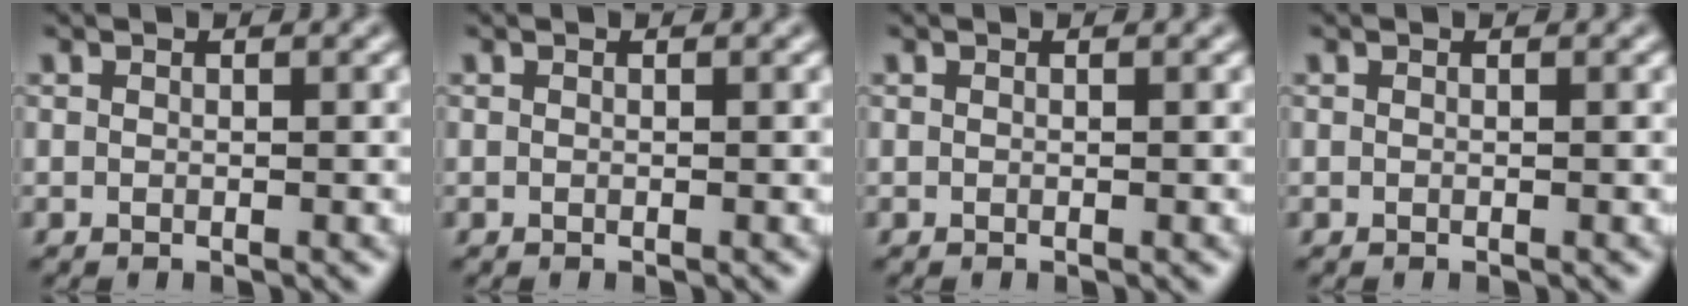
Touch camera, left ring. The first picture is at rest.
{"total": 0.0}
{"total": 0.0}
{"total": 0.0}